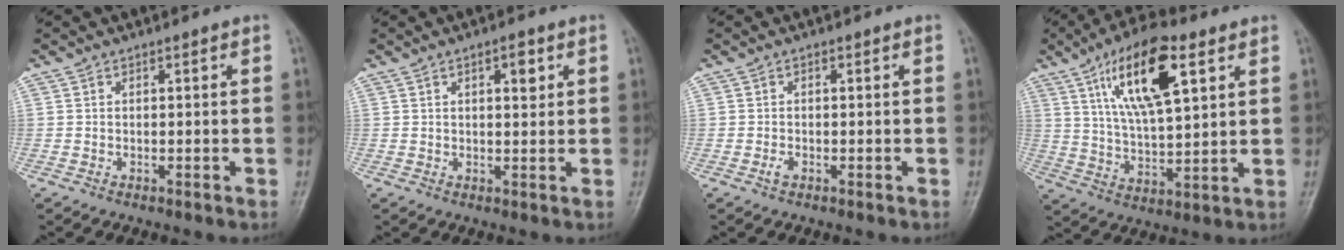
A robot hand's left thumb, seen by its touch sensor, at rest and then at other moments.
{"total": 3.4, "force": [1.4, 1.4, 2.7], "torque": [-0.030, -0.004, 0.019]}
{"total": 1.2, "force": [-0.5, 0.7, 0.8], "torque": [-0.015, -0.001, -0.011]}
{"total": 16.8, "force": [7.5, 6.0, 13.8], "torque": [-0.226, -0.019, 0.134]}